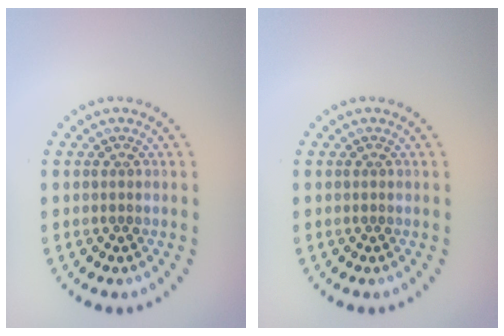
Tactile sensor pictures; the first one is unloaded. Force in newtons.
{"total": 0.0}